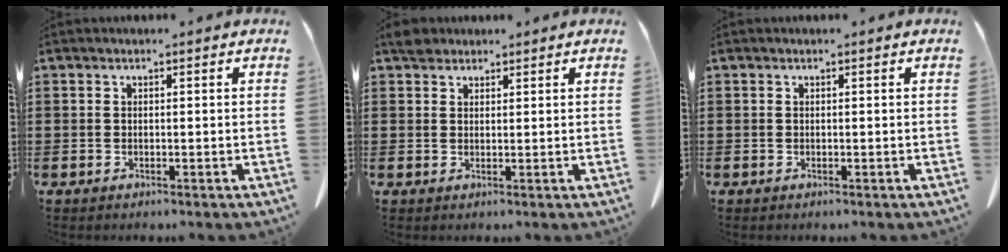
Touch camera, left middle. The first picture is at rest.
{"total": 2.4, "force": [2.1, 1.1, 0.7], "torque": [-0.012, -0.001, 0.040]}
{"total": 0.0}